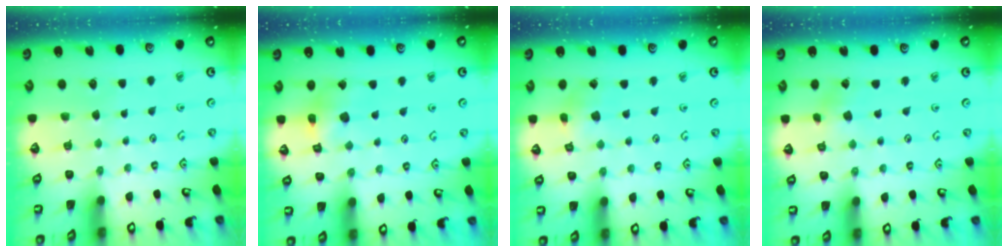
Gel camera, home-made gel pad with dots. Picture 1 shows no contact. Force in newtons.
{"total": 11.4, "press": 11.3, "slide": 1.4}
{"total": 2.9, "press": 2.8, "slide": 0.3}
{"total": 1.5, "press": 1.4, "slide": 0.2}